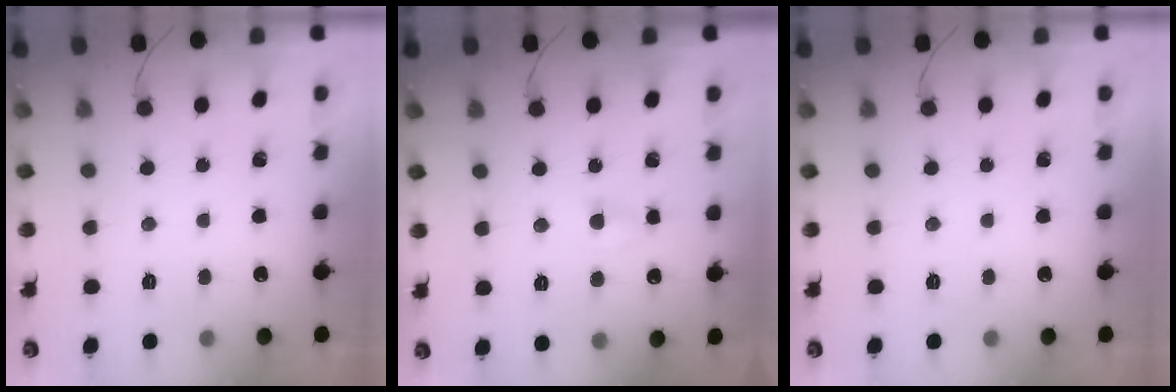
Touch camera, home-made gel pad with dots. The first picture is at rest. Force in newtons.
{"total": 2.8, "press": 2.6, "slide": 1.0}
{"total": 0.0}